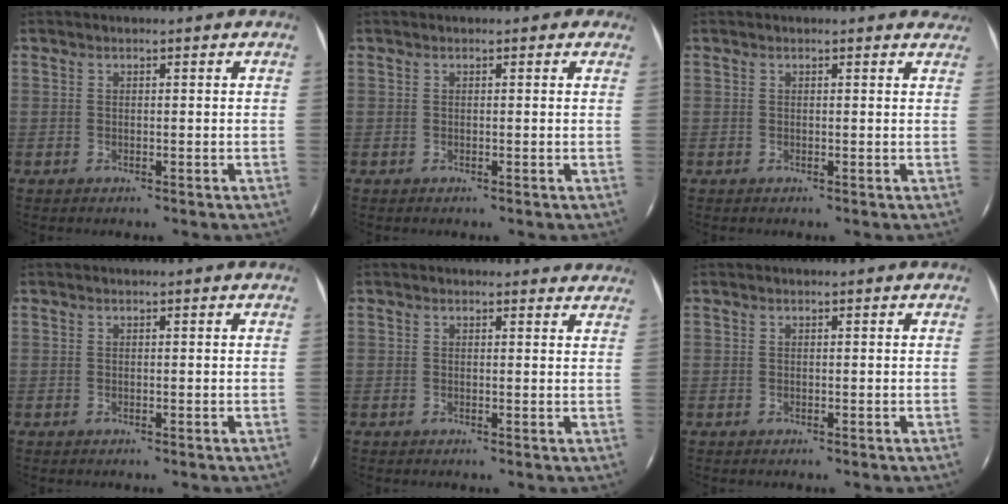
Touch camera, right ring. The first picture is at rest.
{"total": 1.7, "force": [1.1, 1.1, 0.6], "torque": [0.001, 0.003, 0.002]}
{"total": 6.3, "force": [5.8, 1.8, 1.6], "torque": [-0.003, 0.010, 0.052]}
{"total": 0.0}
{"total": 7.5, "force": [6.9, 2.6, 1.4], "torque": [-0.008, 0.013, 0.060]}
{"total": 0.0}